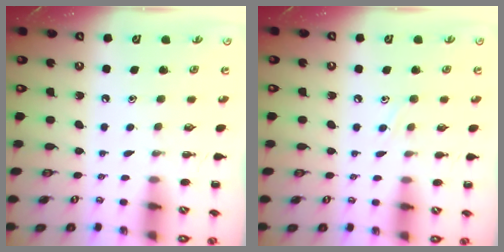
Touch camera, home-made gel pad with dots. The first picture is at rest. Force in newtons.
{"total": 5.7, "press": 5.5, "slide": 1.3}